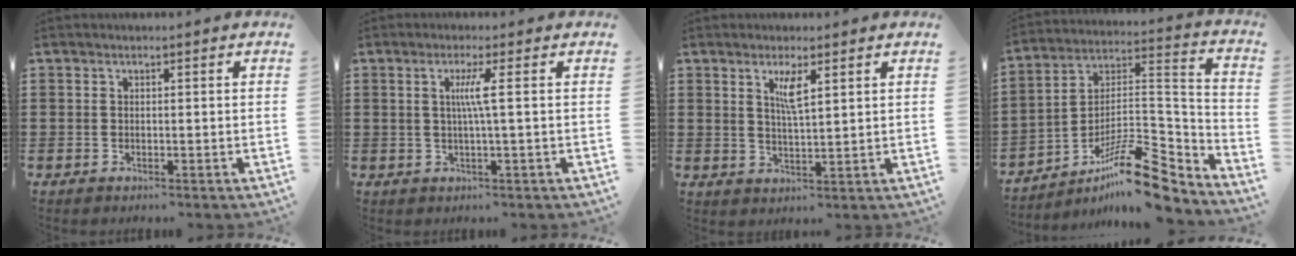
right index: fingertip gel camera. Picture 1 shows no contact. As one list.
[{"total": 3.4, "force": [0.5, -0.7, 3.3], "torque": [-0.063, -0.006, 0.002]}, {"total": 3.6, "force": [1.8, 0.6, 3.0], "torque": [-0.056, 0.000, 0.028]}, {"total": 13.8, "force": [-10.1, 3.5, 8.7], "torque": [-0.132, 0.035, -0.188]}]